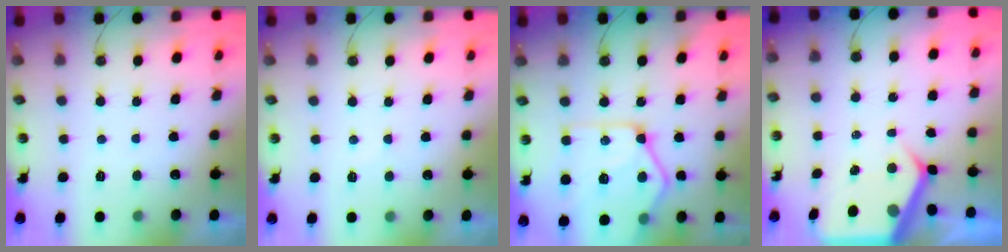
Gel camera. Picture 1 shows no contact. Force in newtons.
{"total": 4.6, "press": 4.6, "slide": 0.6}
{"total": 17.3, "press": 17.2, "slide": 1.5}
{"total": 6.2, "press": 6.1, "slide": 0.8}